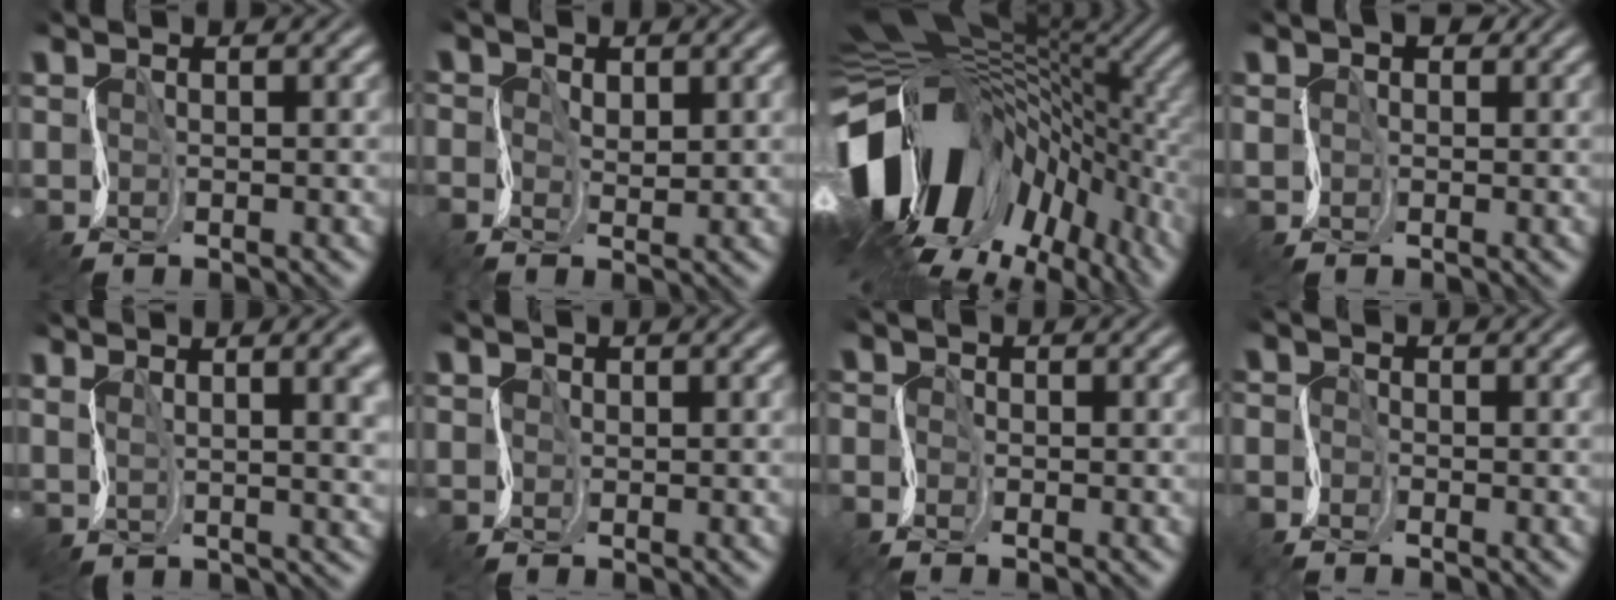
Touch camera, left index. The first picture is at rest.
{"total": 1.0, "force": [-0.3, 0.7, 0.6], "torque": [-0.018, -0.002, -0.008]}
{"total": 18.3, "force": [-6.1, 11.5, 12.9], "torque": [-0.247, -0.016, -0.097]}
{"total": 1.8, "force": [0.7, 1.5, 0.8], "torque": [-0.006, 0.005, 0.001]}
{"total": 10.5, "force": [4.5, 4.8, 8.1], "torque": [-0.132, 0.043, 0.062]}
{"total": 0.7, "force": [-0.3, 0.1, -0.6], "torque": [0.008, 0.000, -0.003]}
{"total": 1.8, "force": [-1.7, 0.4, -0.1], "torque": [-0.001, -0.005, -0.033]}
{"total": 1.9, "force": [-1.9, 0.2, -0.2], "torque": [-0.001, -0.006, -0.039]}